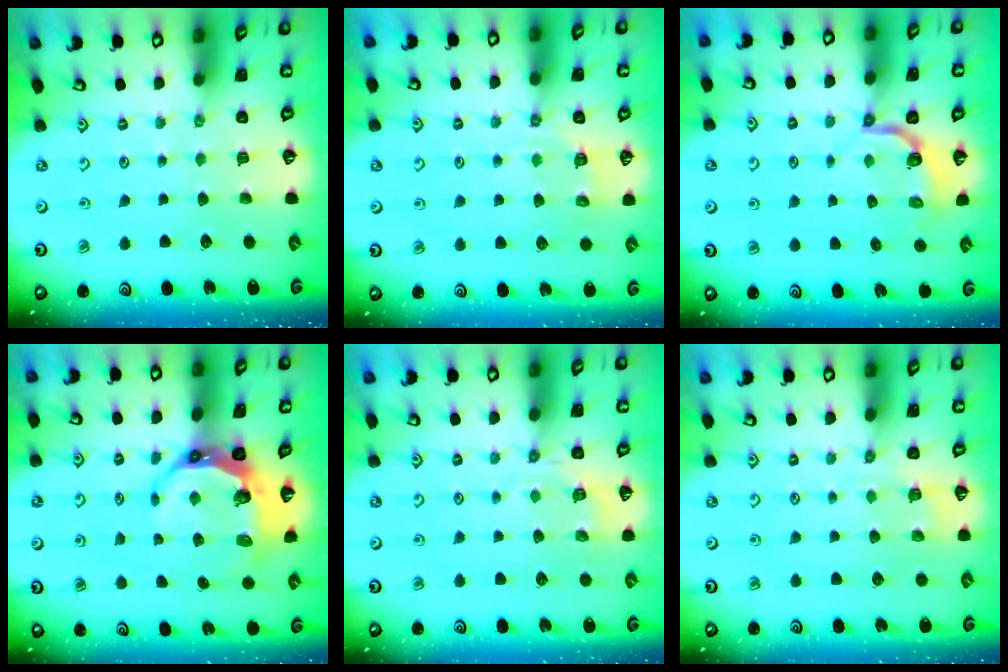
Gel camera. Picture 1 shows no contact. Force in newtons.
{"total": 5.2, "press": 5.0, "slide": 1.2}
{"total": 3.9, "press": 2.5, "slide": 3.0}
{"total": 9.6, "press": 8.7, "slide": 4.1}
{"total": 5.7, "press": 5.3, "slide": 1.9}
{"total": 3.4, "press": 2.8, "slide": 1.9}